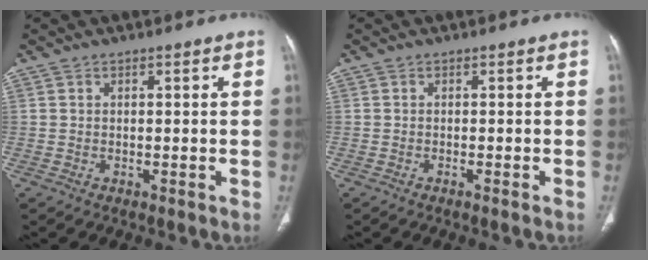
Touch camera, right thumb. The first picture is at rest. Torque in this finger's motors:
{"motor_torque": [-0.36, 0.43, -0.38, -0.15, -0.02]}